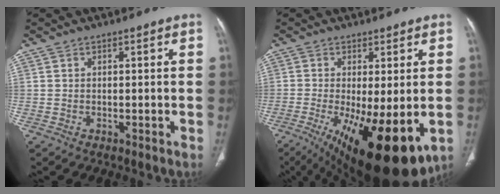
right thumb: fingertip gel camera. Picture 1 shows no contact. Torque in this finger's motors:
{"motor_torque": [1.02, 2.89, 0.29, -0.03, 0.43]}